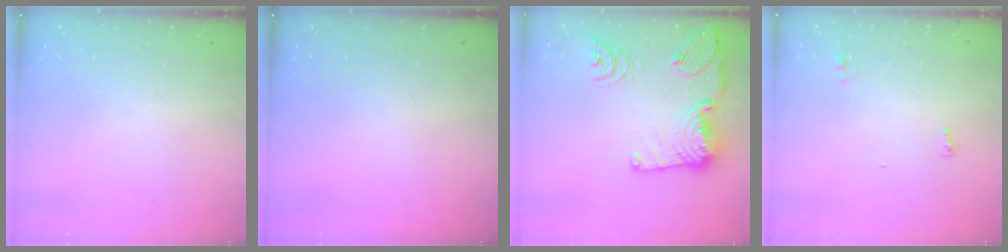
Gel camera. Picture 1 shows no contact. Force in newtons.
{"total": 0.0}
{"total": 19.0, "press": 19.0, "slide": 1.5}
{"total": 3.6, "press": 3.2, "slide": 1.6}